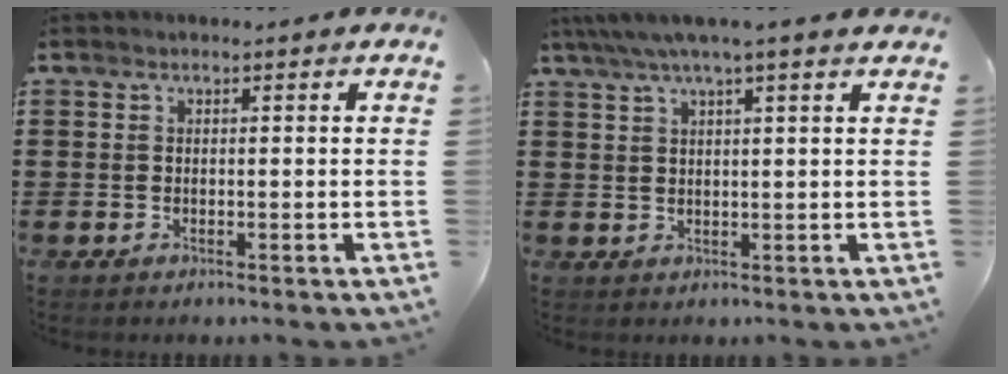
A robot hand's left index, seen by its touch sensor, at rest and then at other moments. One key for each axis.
{"total": 3.3, "fx": 2.4, "fy": 0.2, "fz": 2.3, "tx": -0.050, "ty": -0.004, "tz": 0.042}